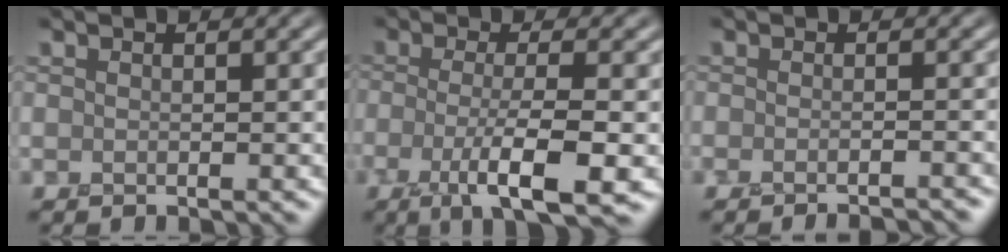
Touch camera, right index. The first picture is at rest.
{"total": 5.5, "force": [-1.7, 1.0, 5.1], "torque": [-0.085, 0.001, -0.036]}
{"total": 2.5, "force": [-2.2, 0.4, 1.1], "torque": [0.003, 0.003, -0.035]}